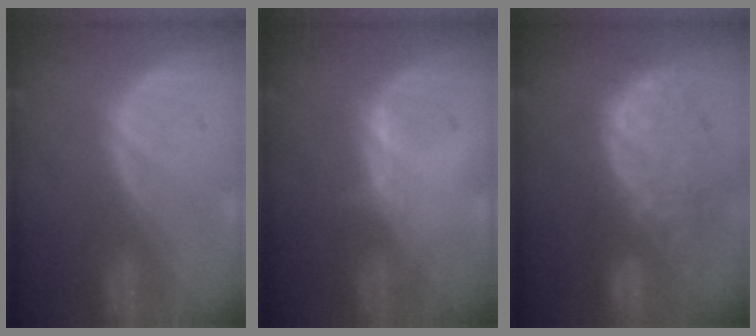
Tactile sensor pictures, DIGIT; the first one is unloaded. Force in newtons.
{"total": 1.0, "press": 0.8, "slide": 0.5}
{"total": 11.2, "press": 9.6, "slide": 5.7}